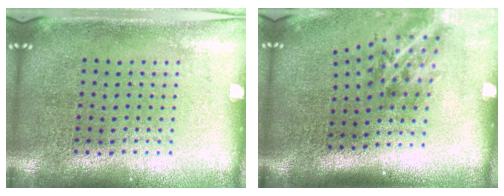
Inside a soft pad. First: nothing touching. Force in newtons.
{"total": 1.9, "press": 1.3, "slide": 1.5}